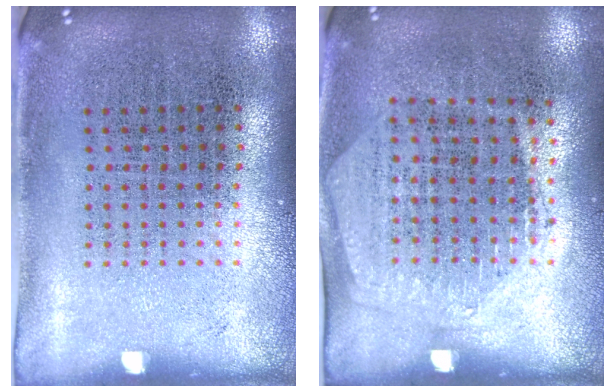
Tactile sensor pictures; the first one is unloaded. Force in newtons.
{"total": 1.4, "press": 1.2, "slide": 0.6}